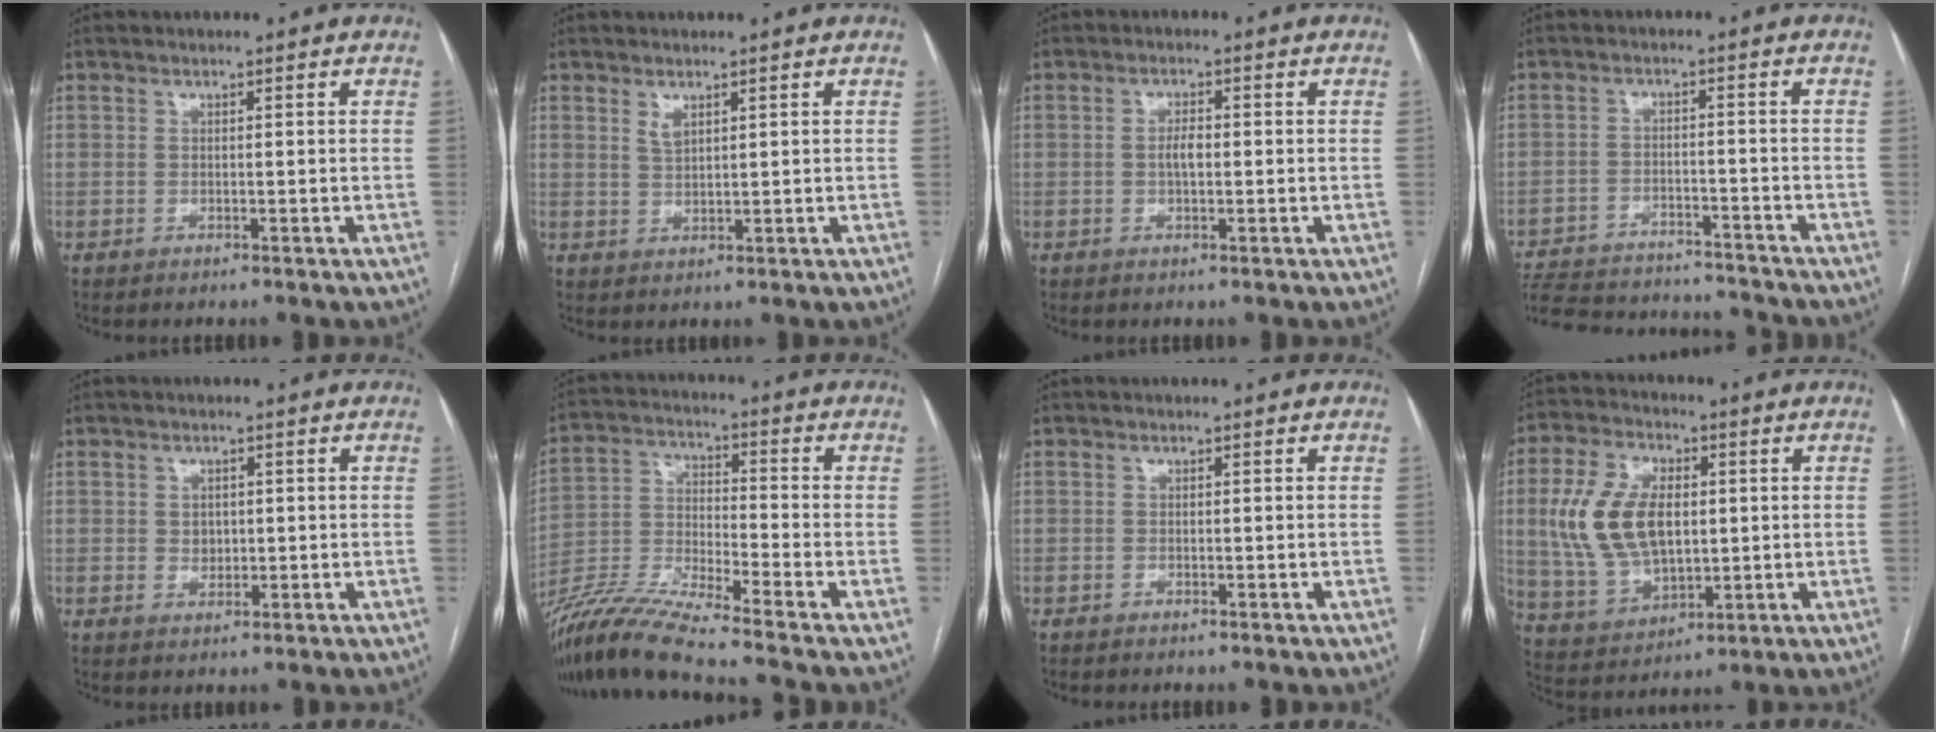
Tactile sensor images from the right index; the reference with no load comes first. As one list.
[{"total": 1.9, "force": [1.2, 0.7, 1.2], "torque": [-0.026, -0.002, 0.029]}, {"total": 2.4, "force": [-0.2, 0.9, 2.2], "torque": [-0.043, 0.004, -0.003]}, {"total": 19.9, "force": [-18.5, 3.5, 6.6], "torque": [-0.156, -0.020, -0.266]}, {"total": 2.2, "force": [0.2, 1.8, 1.1], "torque": [-0.017, 0.001, 0.007]}, {"total": 12.2, "force": [-11.0, -1.9, 4.9], "torque": [-0.100, -0.006, -0.211]}, {"total": 0.6, "force": [-0.6, 0.1, 0.2], "torque": [-0.007, -0.001, -0.011]}, {"total": 13.7, "force": [1.6, 7.9, 11.1], "torque": [-0.243, 0.018, 0.040]}]